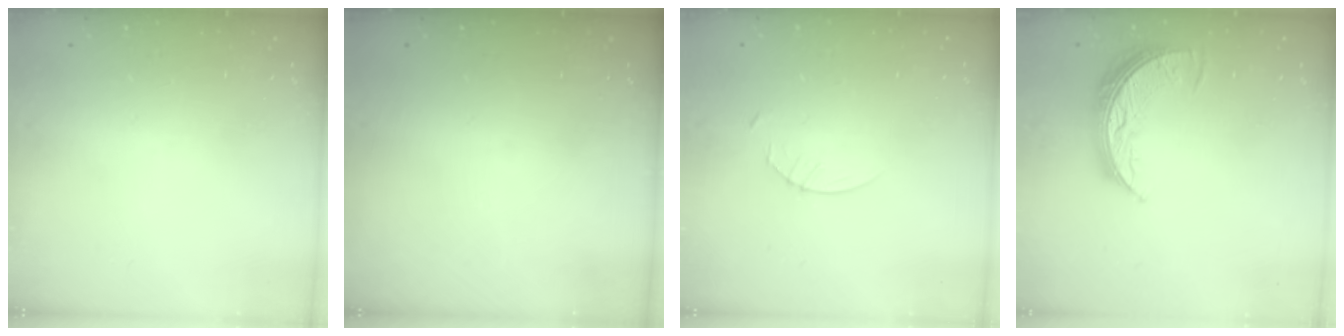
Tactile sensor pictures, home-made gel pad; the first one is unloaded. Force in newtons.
{"total": 0.0}
{"total": 2.9, "press": 2.9, "slide": 0.4}
{"total": 8.9, "press": 8.9, "slide": 0.5}